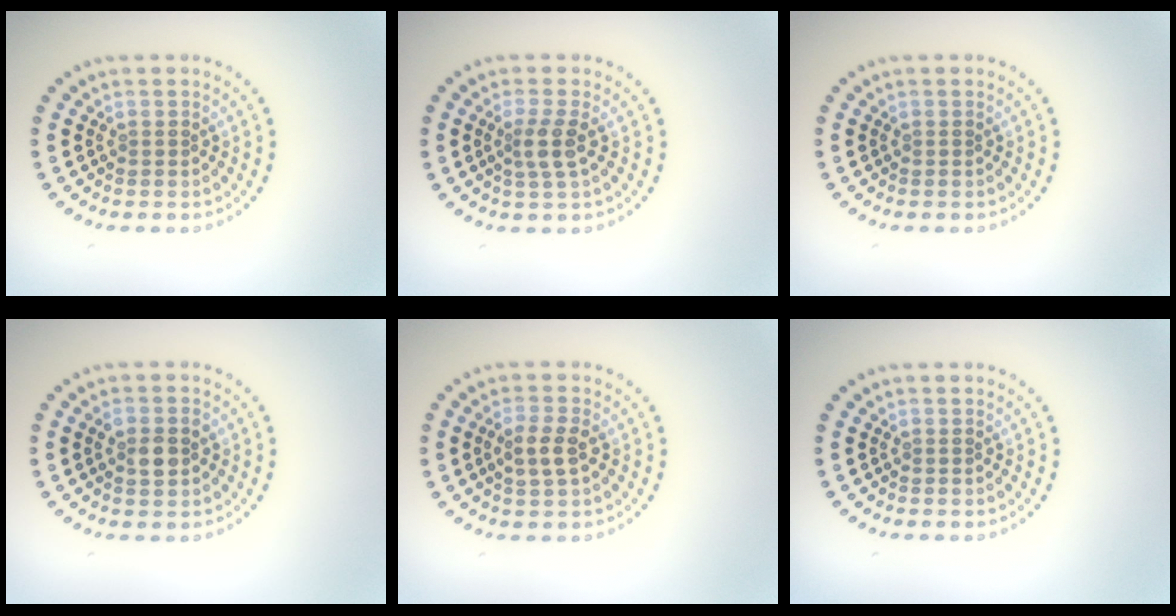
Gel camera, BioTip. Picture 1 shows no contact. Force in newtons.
{"total": 2.3, "press": 1.8, "slide": 1.3}
{"total": 0.0}
{"total": 2.4, "press": 2.4, "slide": 0.2}
{"total": 2.6, "press": 2.6, "slide": 0.4}
{"total": 0.0}